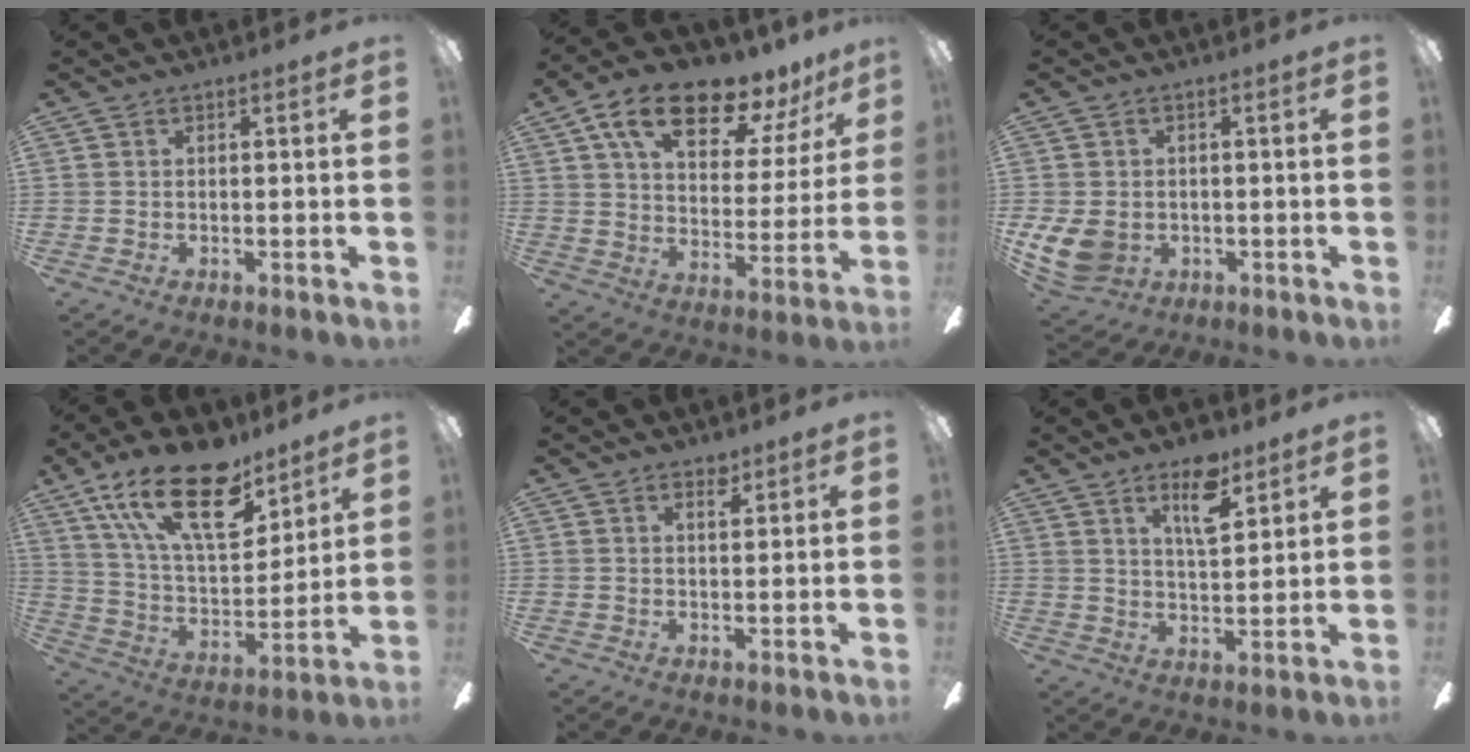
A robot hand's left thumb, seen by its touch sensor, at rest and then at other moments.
{"total": 17.2, "force": [11.9, 7.2, 10.0], "torque": [-0.164, -0.071, 0.201]}
{"total": 8.0, "force": [-1.5, 6.5, 4.5], "torque": [-0.108, 0.004, -0.026]}
{"total": 23.9, "force": [14.6, 10.6, 15.7], "torque": [-0.281, -0.075, 0.253]}
{"total": 2.3, "force": [1.8, 0.9, 1.1], "torque": [-0.010, -0.005, 0.029]}
{"total": 9.8, "force": [6.3, 3.8, 6.4], "torque": [-0.092, -0.029, 0.104]}